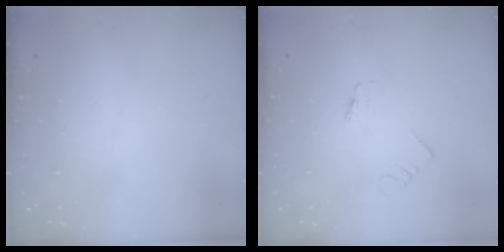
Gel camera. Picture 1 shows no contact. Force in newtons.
{"total": 0.7, "press": 0.7, "slide": 0.1}